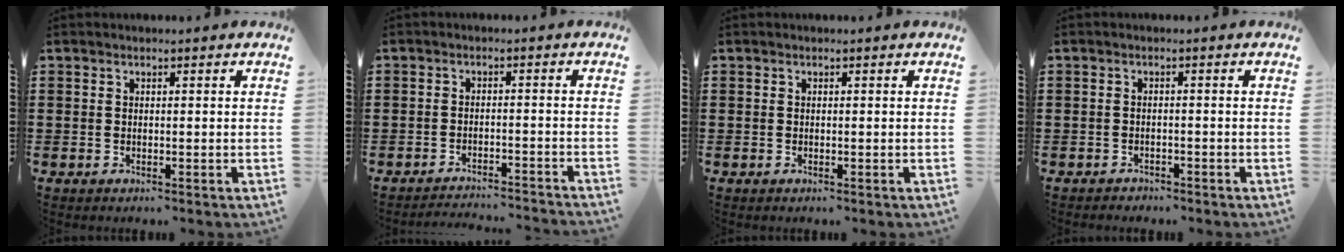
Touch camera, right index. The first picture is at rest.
{"total": 2.6, "force": [-2.6, -0.1, 0.0], "torque": [-0.004, 0.000, -0.057]}
{"total": 0.0}
{"total": 1.0, "force": [-1.0, 0.3, -0.1], "torque": [-0.002, 0.003, -0.023]}